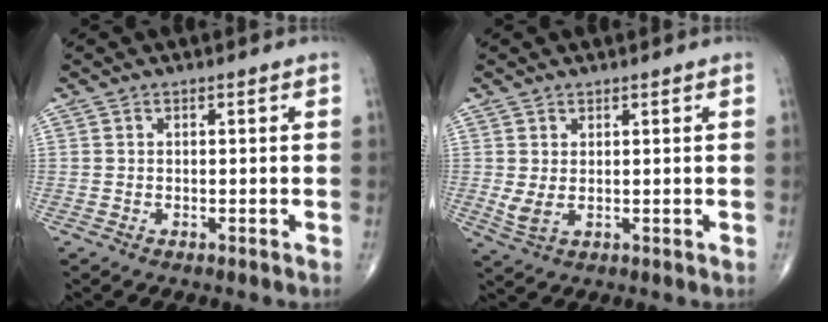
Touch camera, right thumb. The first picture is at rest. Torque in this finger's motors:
{"motor_torque": [2.69, 2.32, 0.11, -0.19, 0.01]}